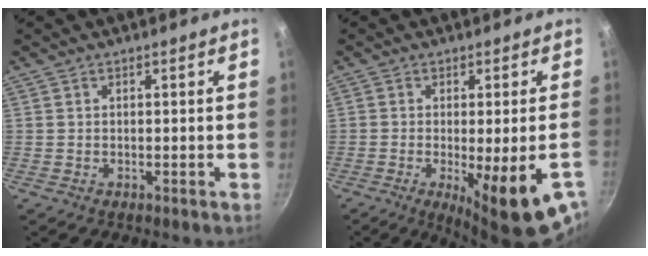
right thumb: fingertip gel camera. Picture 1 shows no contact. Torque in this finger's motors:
{"motor_torque": [-0.12, 0.75, 0.83, -0.30, 0.10]}